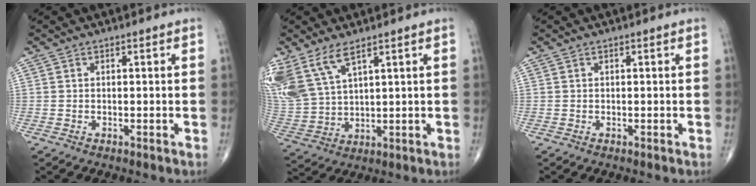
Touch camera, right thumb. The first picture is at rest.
{"total": 11.8, "force": [7.3, 5.0, 7.8], "torque": [-0.181, -0.022, 0.165]}
{"total": 0.0}